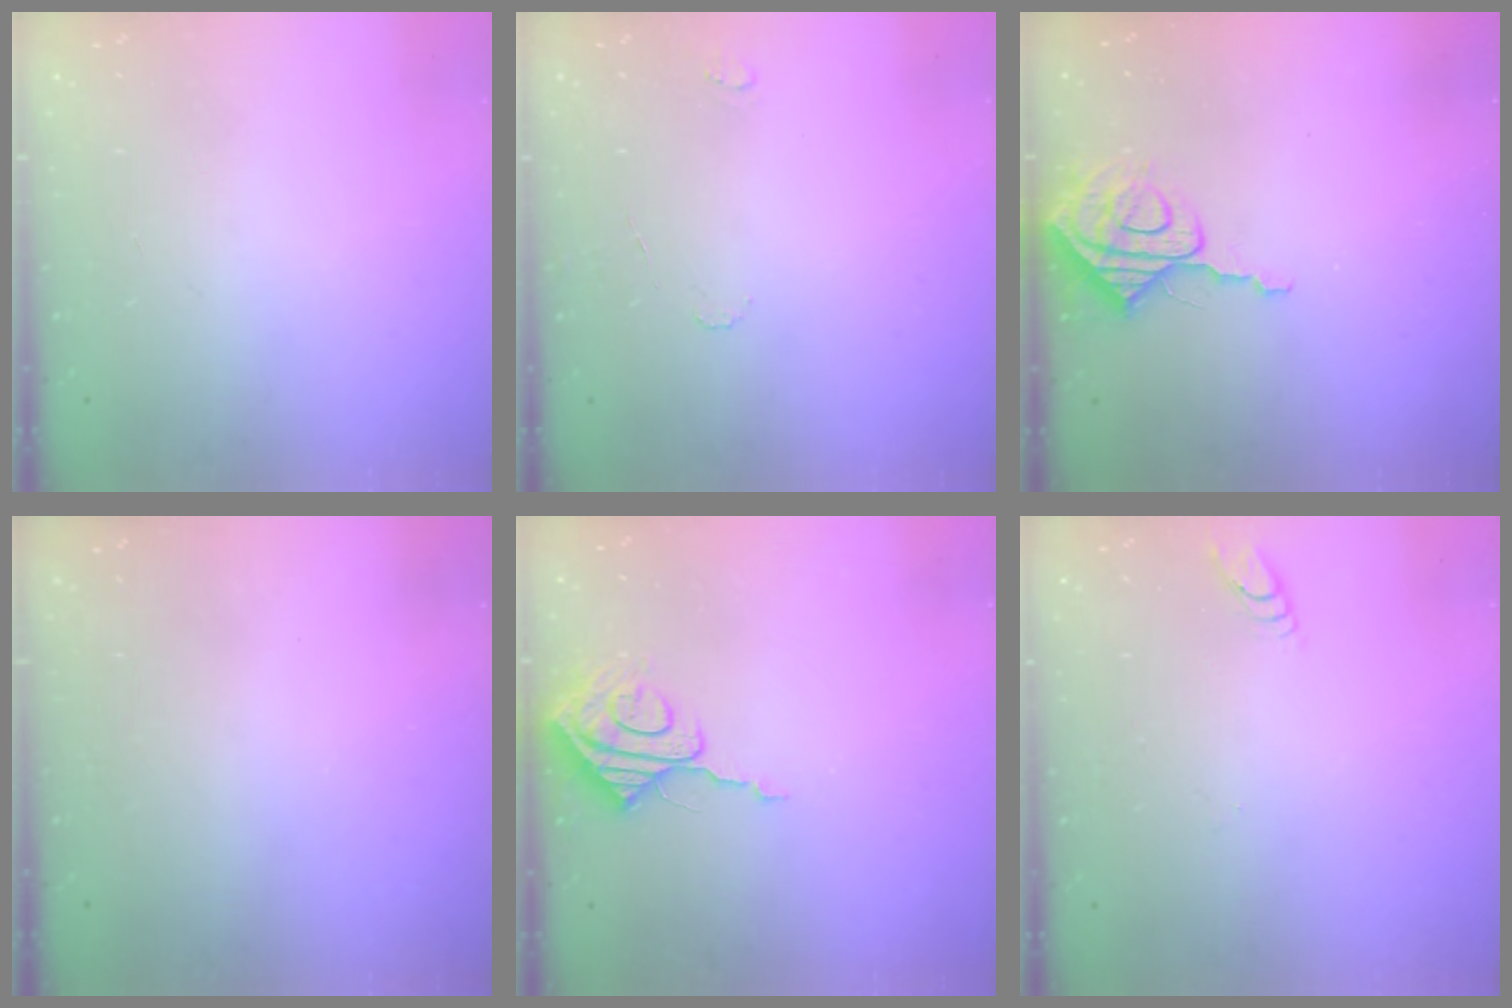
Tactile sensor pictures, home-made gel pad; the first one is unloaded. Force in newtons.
{"total": 4.4, "press": 4.4, "slide": 0.5}
{"total": 8.2, "press": 8.2, "slide": 0.6}
{"total": 0.0}
{"total": 7.9, "press": 7.9, "slide": 0.5}
{"total": 2.8, "press": 2.8, "slide": 0.2}